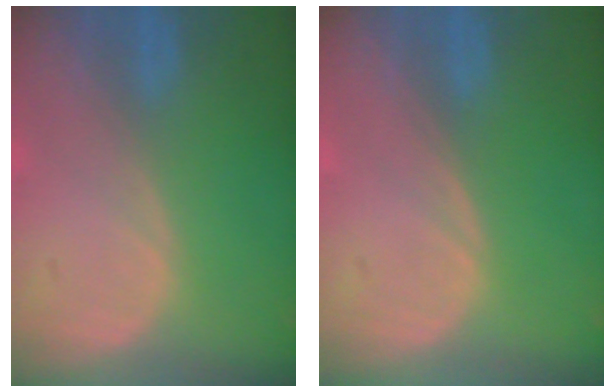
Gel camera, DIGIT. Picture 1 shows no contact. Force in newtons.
{"total": 0.0}